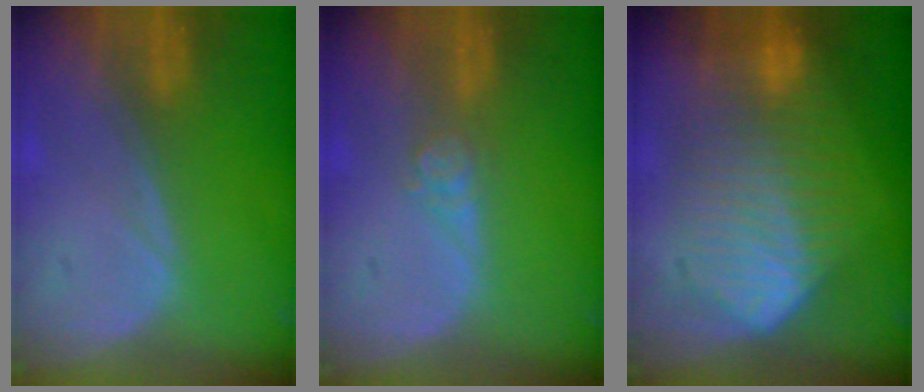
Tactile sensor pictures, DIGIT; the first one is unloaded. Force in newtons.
{"total": 2.7, "press": 2.2, "slide": 1.5}
{"total": 10.5, "press": 10.4, "slide": 0.5}